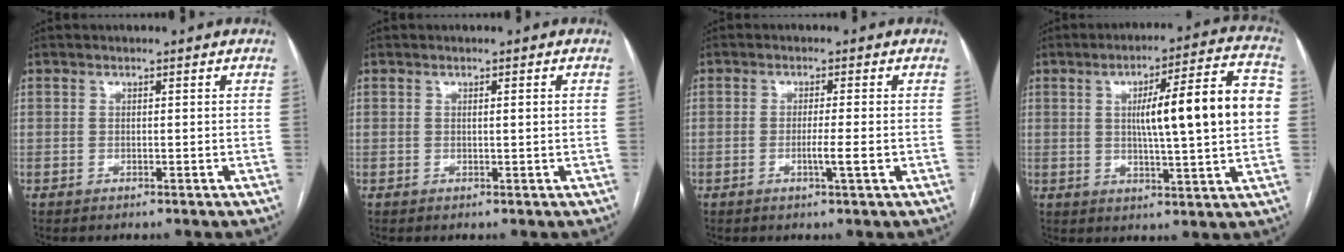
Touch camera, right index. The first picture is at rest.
{"total": 1.0, "force": [0.2, -0.1, 1.0], "torque": [-0.016, 0.003, 0.004]}
{"total": 3.1, "force": [-0.8, -0.4, 2.9], "torque": [-0.052, -0.004, -0.013]}
{"total": 15.6, "force": [1.6, 1.4, 15.5], "torque": [-0.226, 0.027, 0.022]}